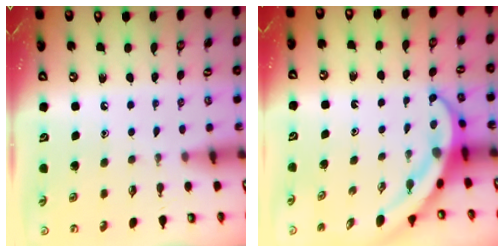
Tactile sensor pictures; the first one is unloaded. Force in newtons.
{"total": 7.0, "press": 6.9, "slide": 0.7}